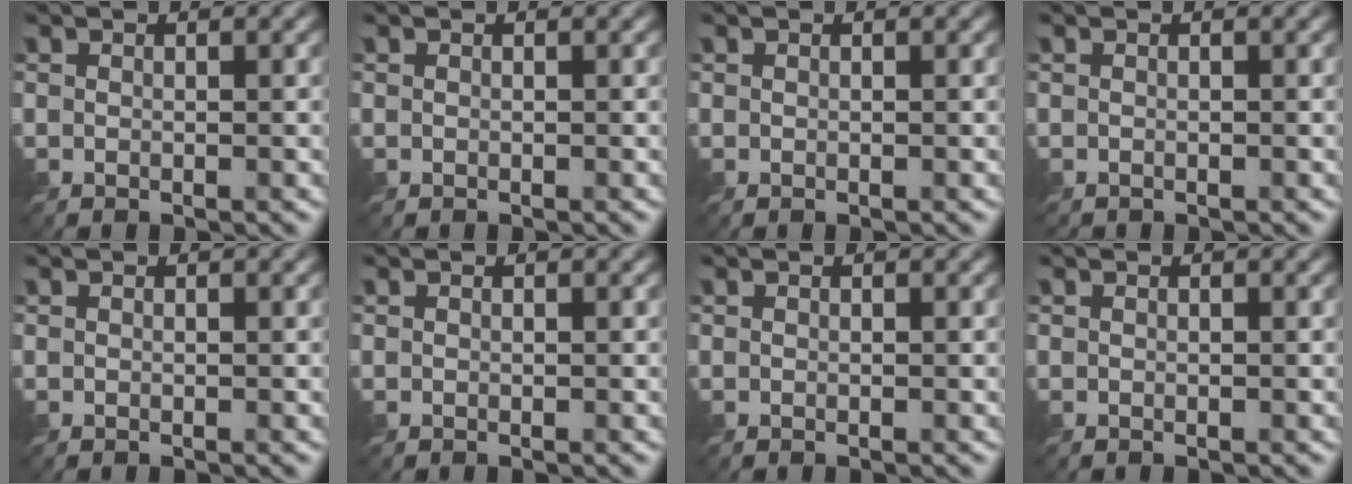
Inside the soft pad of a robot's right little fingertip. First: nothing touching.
{"total": 0.0}
{"total": 0.0}
{"total": 0.5, "force": [-0.5, 0.0, 0.0], "torque": [0.003, -0.004, -0.010]}
{"total": 0.0}
{"total": 0.0}
{"total": 0.0}
{"total": 0.0}